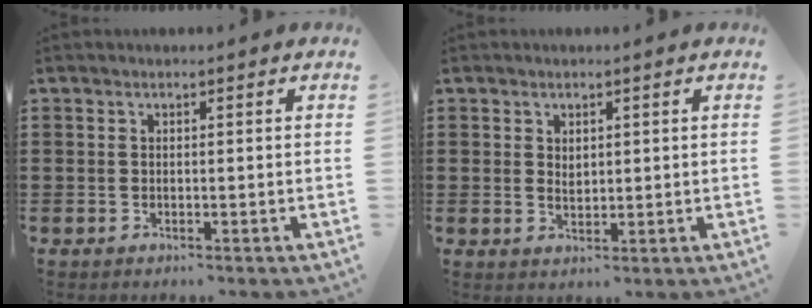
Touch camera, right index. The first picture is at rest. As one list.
[{"total": 1.5, "force": [0.8, 1.0, 0.9], "torque": [-0.011, 0.002, 0.012]}]